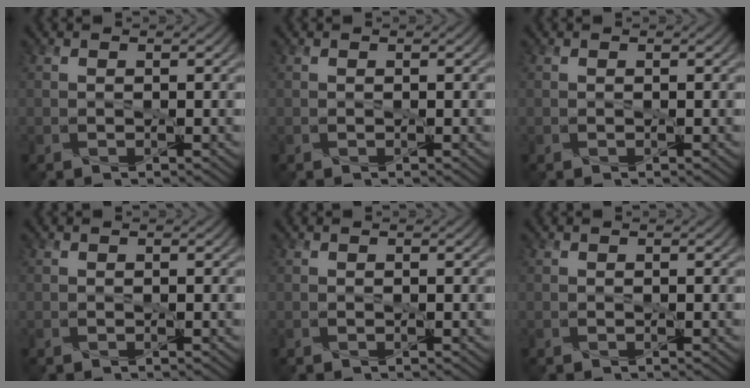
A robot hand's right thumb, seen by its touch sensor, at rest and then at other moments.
{"total": 0.0}
{"total": 0.0}
{"total": 0.0}
{"total": 0.0}
{"total": 0.0}